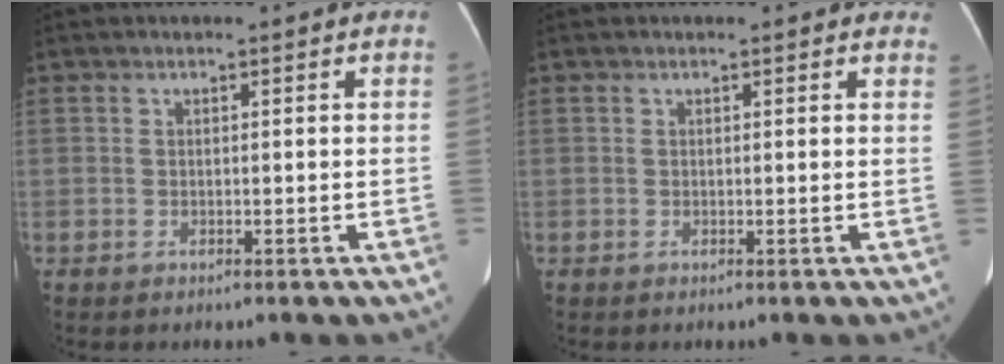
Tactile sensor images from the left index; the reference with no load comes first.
{"total": 2.0, "force": [1.7, 0.8, 0.6], "torque": [0.001, -0.001, -0.001]}